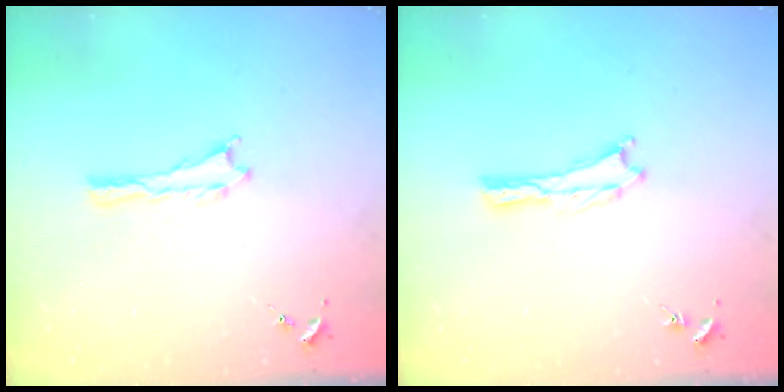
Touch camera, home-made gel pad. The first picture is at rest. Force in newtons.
{"total": 0.0}